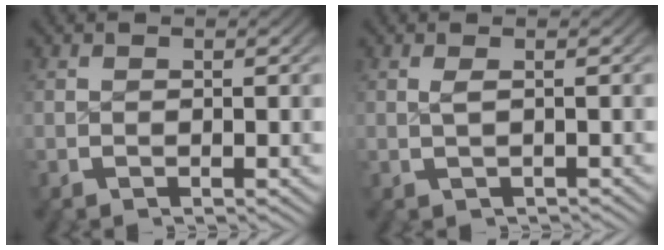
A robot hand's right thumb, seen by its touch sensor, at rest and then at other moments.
{"total": 0.0}